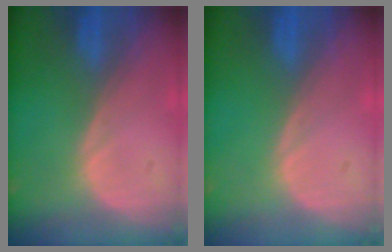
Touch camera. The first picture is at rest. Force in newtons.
{"total": 0.0}